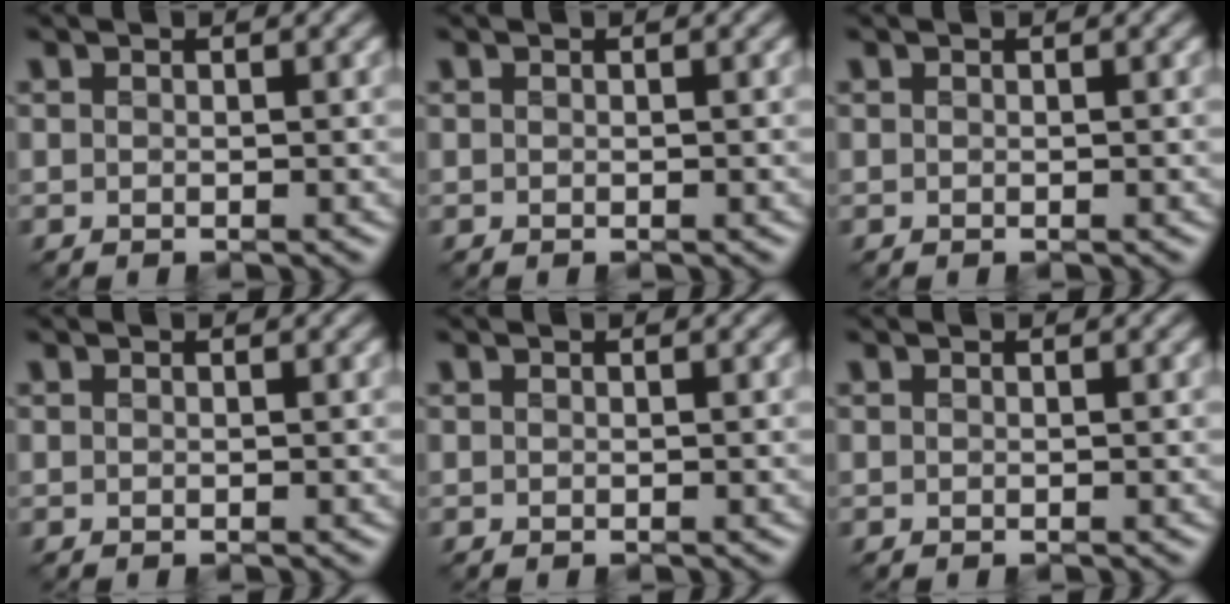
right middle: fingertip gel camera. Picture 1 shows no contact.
{"total": 0.0}
{"total": 0.0}
{"total": 0.0}
{"total": 0.0}
{"total": 0.0}